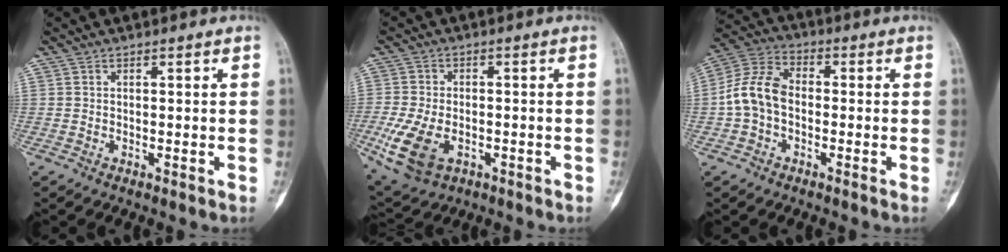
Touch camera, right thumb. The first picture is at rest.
{"total": 10.9, "force": [-3.6, 6.8, 7.7], "torque": [-0.163, 0.003, -0.055]}
{"total": 9.4, "force": [-1.3, 6.3, 6.8], "torque": [-0.133, 0.031, -0.039]}